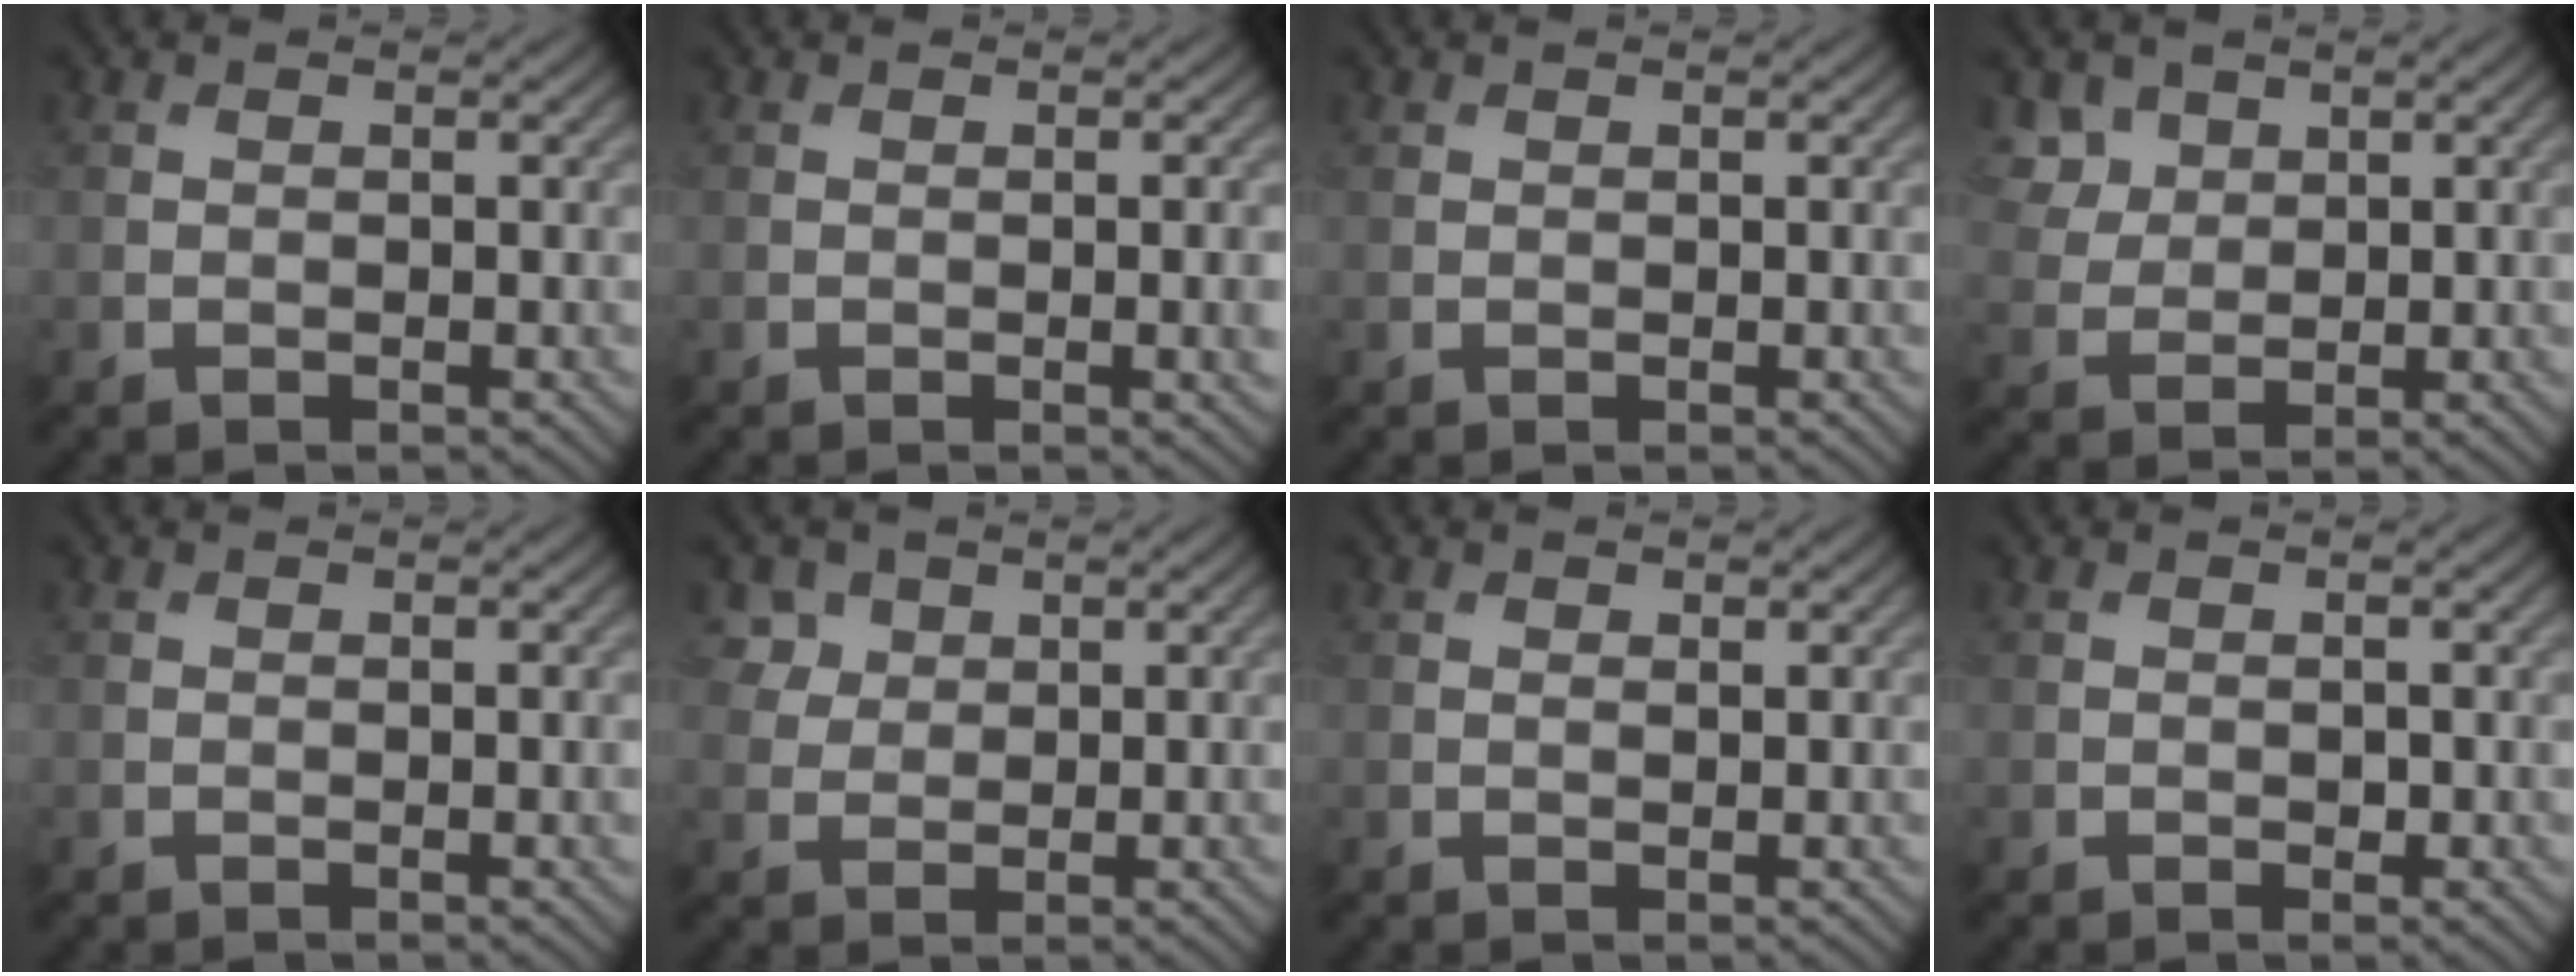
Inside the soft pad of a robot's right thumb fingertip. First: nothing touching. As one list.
[{"total": 1.5, "force": [-0.1, 0.3, 1.5], "torque": [-0.018, -0.003, -0.002]}, {"total": 0.0}, {"total": 3.9, "force": [2.2, 2.8, 1.5], "torque": [-0.049, -0.005, 0.049]}, {"total": 0.6, "force": [0.0, 0.1, 0.6], "torque": [-0.007, -0.001, 0.000]}, {"total": 3.6, "force": [1.9, 2.8, 1.1], "torque": [-0.038, -0.009, 0.050]}, {"total": 0.7, "force": [0.5, 0.2, 0.4], "torque": [-0.007, -0.002, 0.008]}, {"total": 0.7, "force": [-0.1, 0.5, 0.5], "torque": [-0.006, -0.003, -0.001]}]